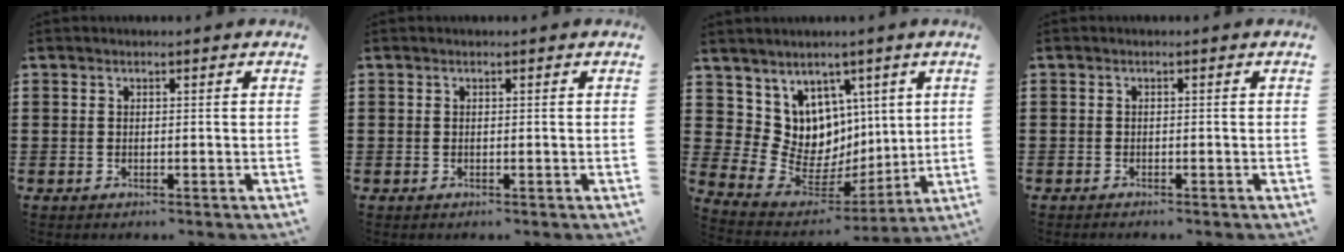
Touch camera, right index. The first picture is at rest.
{"total": 0.0}
{"total": 8.0, "force": [2.6, 7.6, 0.5], "torque": [-0.061, -0.052, 0.057]}
{"total": 0.6, "force": [-0.6, 0.1, 0.0], "torque": [-0.001, 0.000, -0.012]}